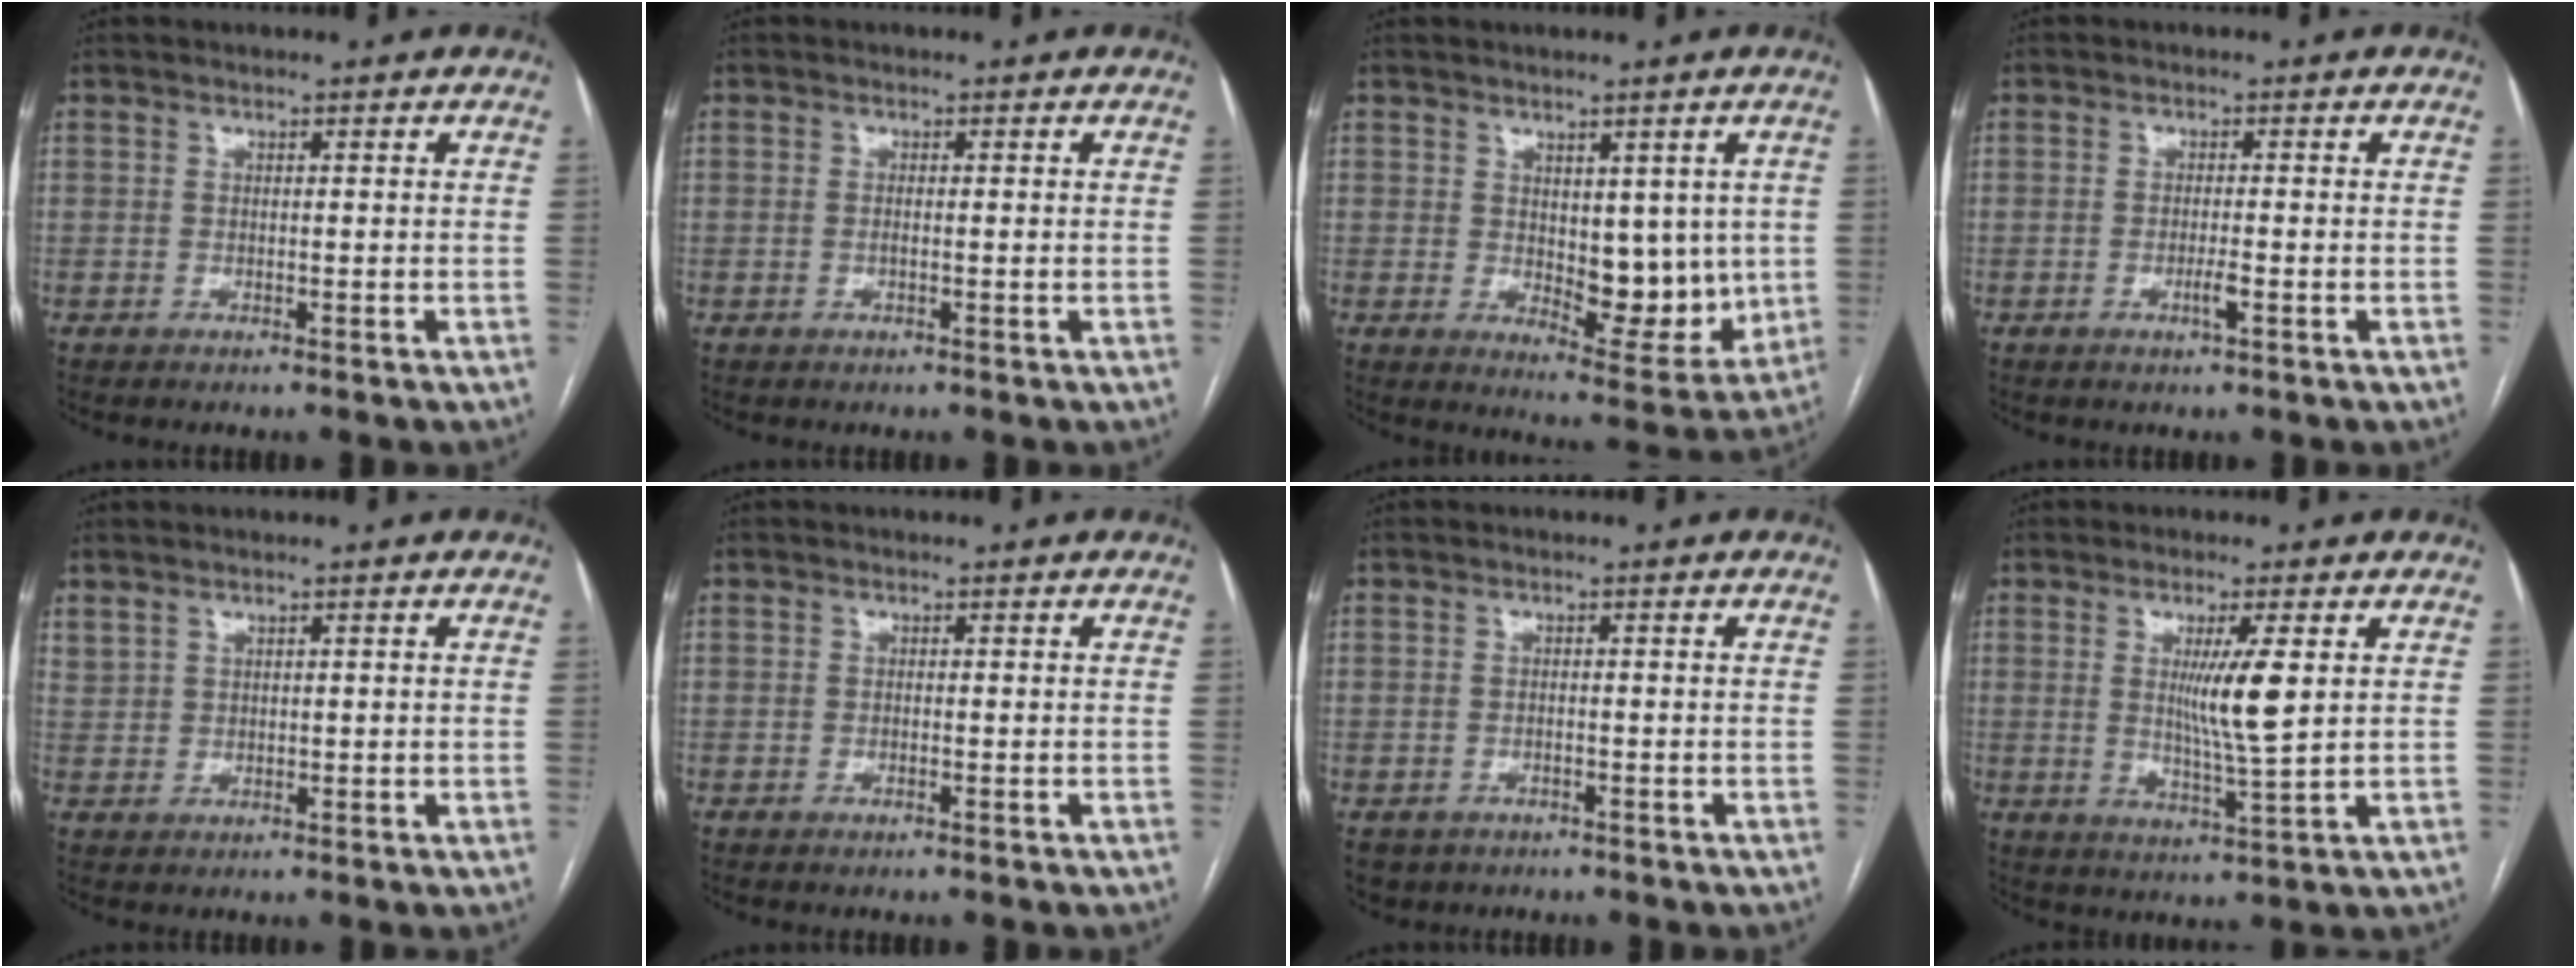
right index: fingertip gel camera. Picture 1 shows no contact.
{"total": 1.0, "force": [-0.1, 0.1, 1.0], "torque": [-0.020, -0.001, -0.002]}
{"total": 9.1, "force": [0.6, 4.6, 7.9], "torque": [-0.090, -0.013, 0.026]}
{"total": 1.9, "force": [-0.8, 0.1, 1.7], "torque": [-0.034, -0.003, -0.014]}
{"total": 1.9, "force": [1.6, 1.0, 0.4], "torque": [-0.009, 0.009, 0.039]}
{"total": 0.0}
{"total": 3.0, "force": [-1.9, 2.3, 0.5], "torque": [-0.006, 0.001, -0.027]}
{"total": 7.1, "force": [1.5, -0.4, 6.9], "torque": [-0.122, -0.018, 0.028]}